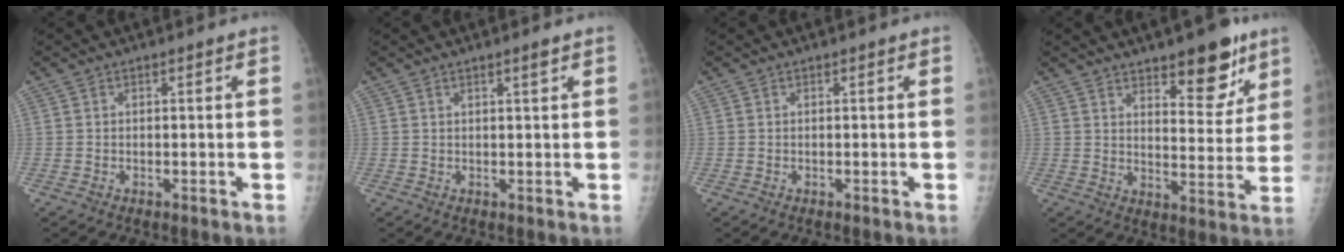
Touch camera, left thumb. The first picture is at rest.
{"total": 1.2, "force": [0.8, -0.1, 0.9], "torque": [-0.014, -0.005, 0.015]}
{"total": 0.0}
{"total": 11.8, "force": [7.7, 4.5, 7.7], "torque": [-0.069, -0.051, 0.113]}